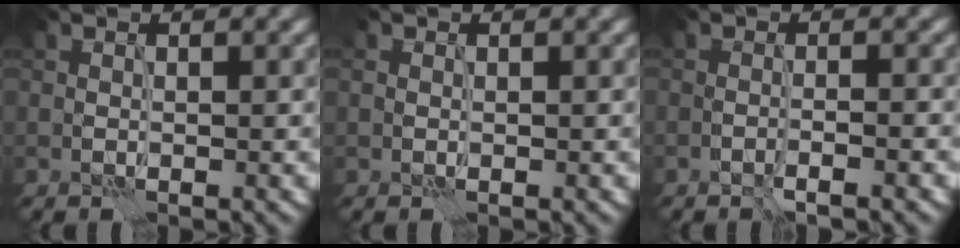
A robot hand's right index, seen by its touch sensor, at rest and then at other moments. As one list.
[{"total": 0.6, "force": [0.1, 0.6, 0.2], "torque": [-0.001, -0.002, 0.006]}, {"total": 1.5, "force": [-0.9, 0.3, 1.1], "torque": [-0.010, -0.002, -0.017]}]